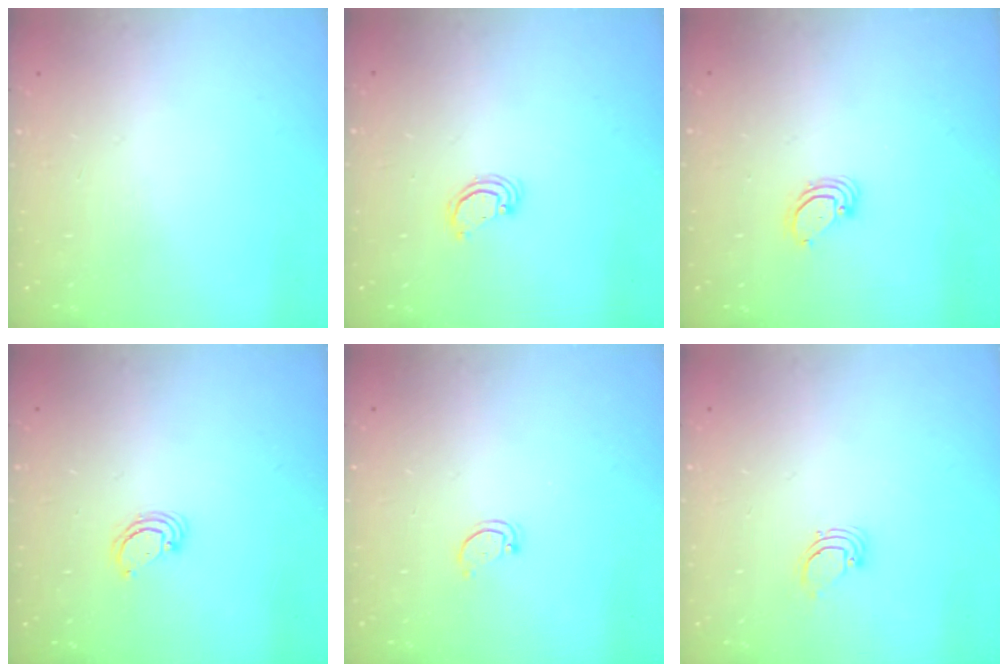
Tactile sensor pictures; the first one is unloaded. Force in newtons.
{"total": 2.6, "press": 2.6, "slide": 0.2}
{"total": 3.8, "press": 3.8, "slide": 0.3}
{"total": 2.7, "press": 2.7, "slide": 0.2}
{"total": 2.8, "press": 2.7, "slide": 0.3}
{"total": 1.9, "press": 1.9, "slide": 0.1}